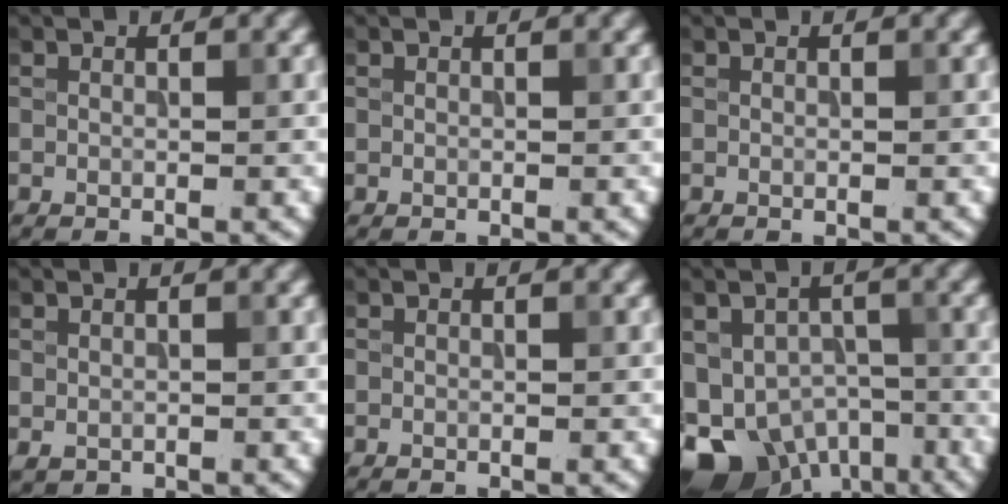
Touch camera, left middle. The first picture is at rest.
{"total": 0.0}
{"total": 0.0}
{"total": 0.5, "force": [0.0, 0.4, 0.3], "torque": [-0.004, -0.004, 0.005]}
{"total": 0.0}
{"total": 11.7, "force": [-6.8, 7.5, 5.9], "torque": [-0.097, -0.028, -0.096]}